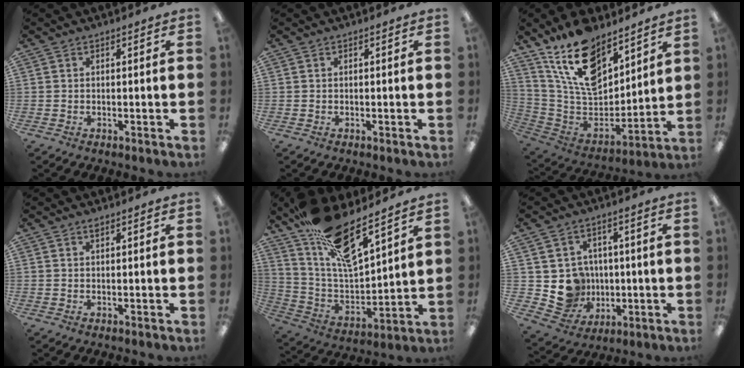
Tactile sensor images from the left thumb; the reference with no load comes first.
{"total": 0.0}
{"total": 18.3, "force": [12.6, 9.5, 9.3], "torque": [-0.174, -0.073, 0.231]}
{"total": 0.8, "force": [0.6, 0.2, 0.4], "torque": [-0.012, 0.001, 0.011]}
{"total": 17.2, "force": [12.7, 4.9, 10.5], "torque": [-0.201, -0.084, 0.225]}
{"total": 9.0, "force": [0.1, 8.9, 1.6], "torque": [-0.046, -0.001, 0.019]}